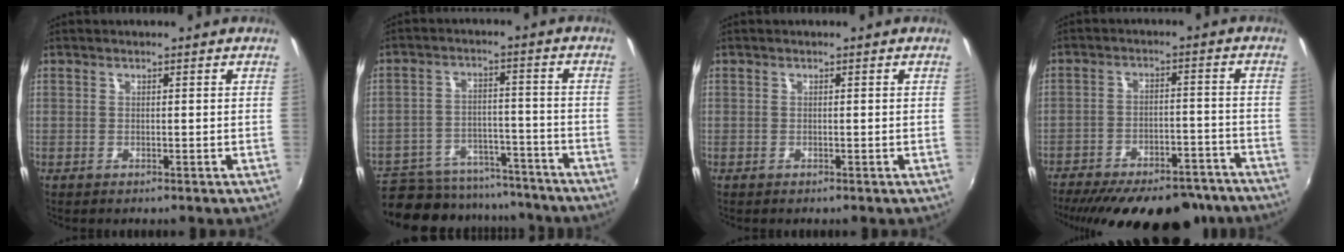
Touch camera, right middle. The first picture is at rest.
{"total": 20.1, "force": [-16.9, 8.4, 6.9], "torque": [-0.162, 0.009, -0.225]}
{"total": 0.0}
{"total": 24.7, "force": [-20.4, 8.5, 11.1], "torque": [-0.208, -0.007, -0.267]}